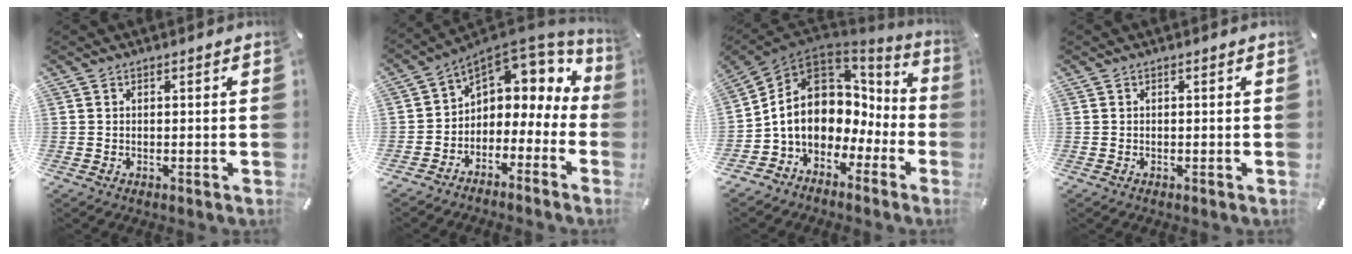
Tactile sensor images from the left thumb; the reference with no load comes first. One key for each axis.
{"total": 4.8, "fx": 1.3, "fy": 4.4, "fz": 1.5, "tx": -0.034, "ty": -0.029, "tz": 0.026}
{"total": 12.9, "fx": 0.7, "fy": 10.4, "fz": 7.6, "tx": -0.170, "ty": -0.015, "tz": 0.010}
{"total": 0.0}